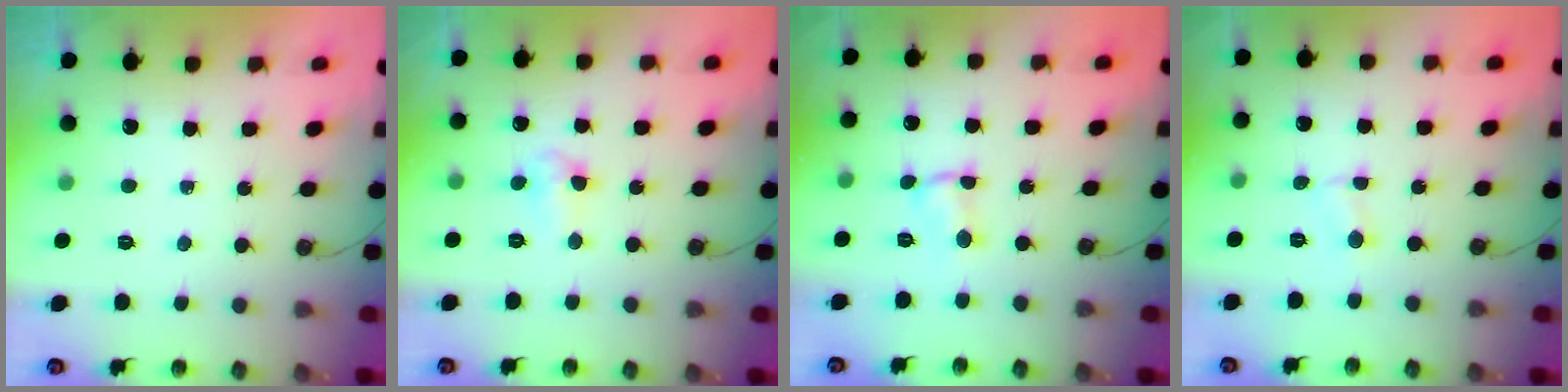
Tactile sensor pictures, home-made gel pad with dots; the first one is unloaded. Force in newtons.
{"total": 3.2, "press": 3.2, "slide": 0.5}
{"total": 1.9, "press": 1.9, "slide": 0.3}
{"total": 1.1, "press": 1.0, "slide": 0.3}